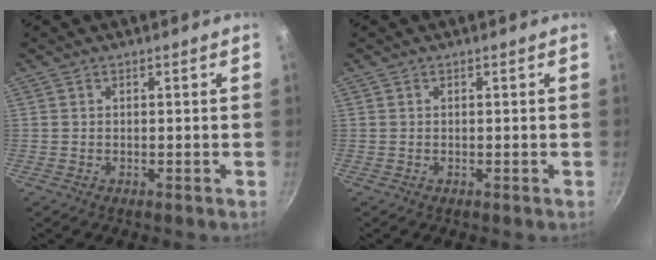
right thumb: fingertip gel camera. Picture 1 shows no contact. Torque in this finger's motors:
{"motor_torque": [-0.07, 0.07, 0.00, 0.00, 0.00]}